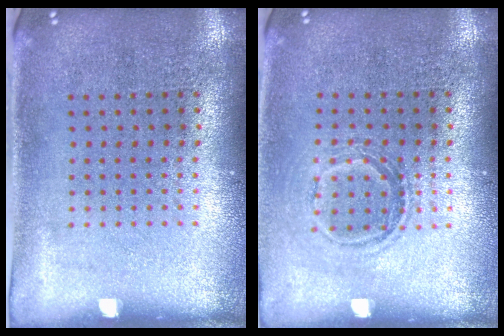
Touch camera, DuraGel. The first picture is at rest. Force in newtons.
{"total": 1.1, "press": 1.0, "slide": 0.5}